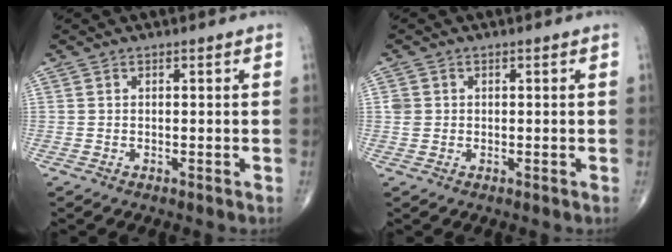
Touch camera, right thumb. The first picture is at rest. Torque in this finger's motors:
{"motor_torque": [0.37, 0.53, 0.11, -0.06, 0.00]}